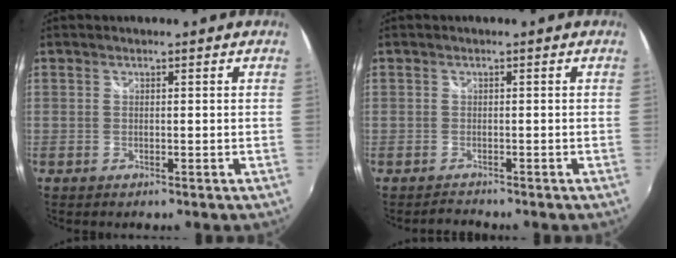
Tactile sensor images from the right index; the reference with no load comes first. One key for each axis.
{"total": 1.5, "fx": -1.3, "fy": 0.7, "fz": -0.3, "tx": 0.000, "ty": 0.003, "tz": -0.024}